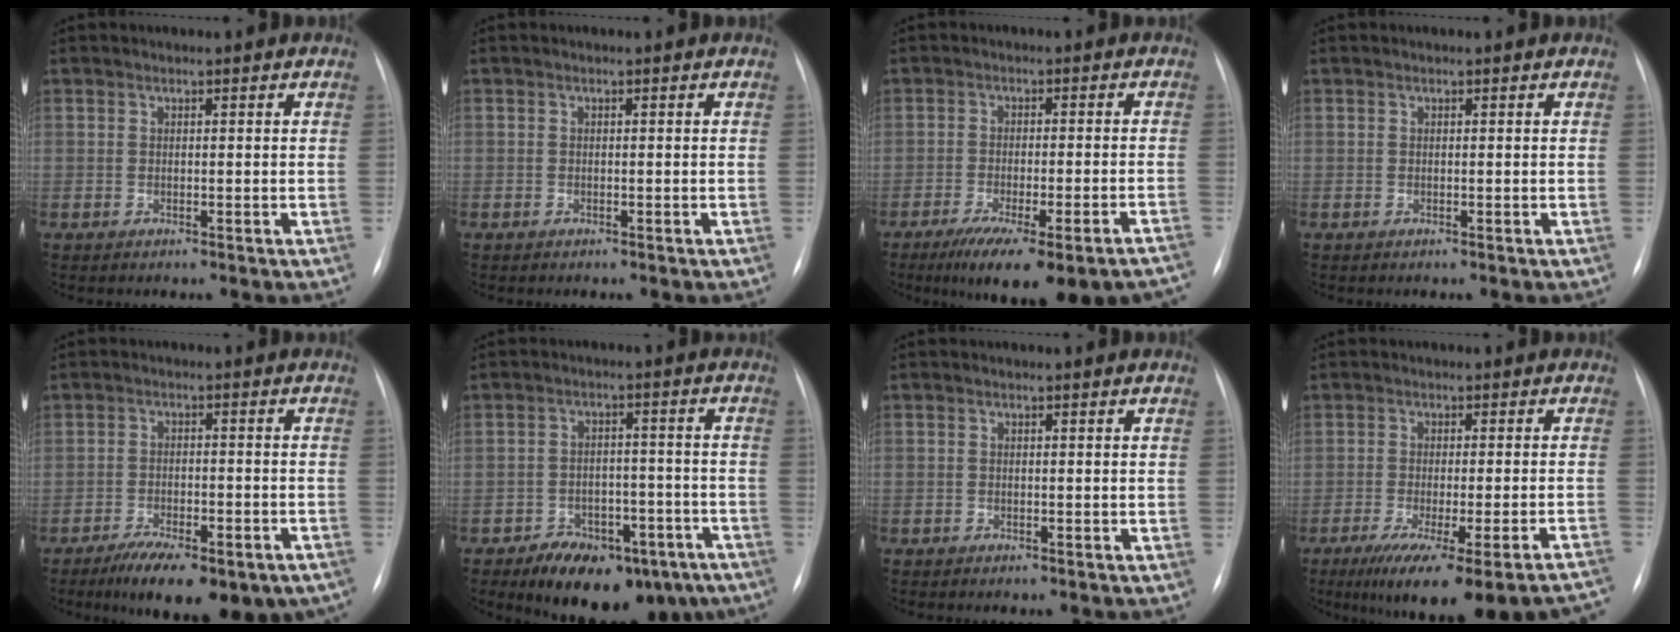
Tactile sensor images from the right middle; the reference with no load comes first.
{"total": 0.0}
{"total": 17.8, "force": [-14.3, 2.8, 10.4], "torque": [-0.102, -0.006, -0.188]}
{"total": 0.0}
{"total": 15.9, "force": [-11.5, 5.5, 9.5], "torque": [-0.102, 0.009, -0.160]}
{"total": 15.5, "force": [-10.7, 8.0, 8.0], "torque": [-0.089, 0.034, -0.146]}
{"total": 1.1, "force": [-0.8, 0.7, 0.3], "torque": [-0.005, 0.003, -0.011]}
{"total": 21.7, "force": [-17.7, 1.4, 12.4], "torque": [-0.109, -0.030, -0.229]}